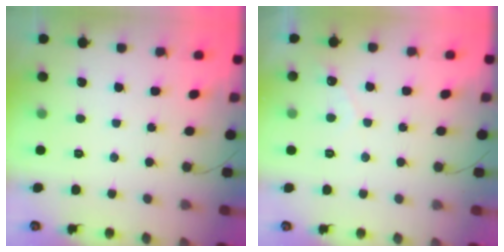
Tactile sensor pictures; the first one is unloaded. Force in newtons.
{"total": 2.6, "press": 2.6, "slide": 0.1}